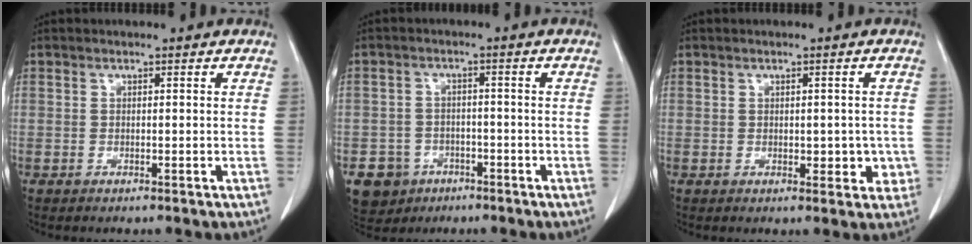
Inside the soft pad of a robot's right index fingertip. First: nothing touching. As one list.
[{"total": 7.1, "force": [-3.7, 5.9, 1.4], "torque": [-0.033, 0.010, -0.052]}, {"total": 4.8, "force": [-0.9, 2.8, 3.8], "torque": [-0.040, 0.010, -0.005]}]